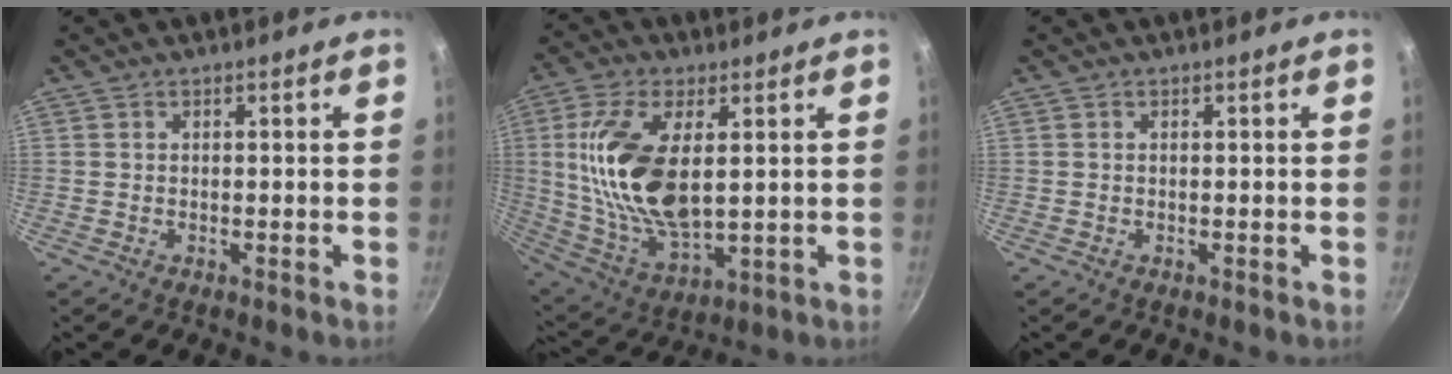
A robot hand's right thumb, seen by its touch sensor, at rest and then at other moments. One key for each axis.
{"total": 18.6, "fx": 2.7, "fy": 9.1, "fz": 16.0, "tx": -0.325, "ty": -0.016, "tz": 0.062}
{"total": 0.0}